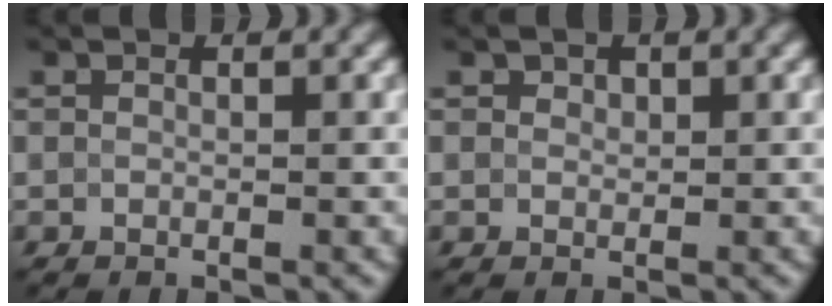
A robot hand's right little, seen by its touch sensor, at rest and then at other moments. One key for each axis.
{"total": 0.6, "fx": 0.5, "fy": 0.4, "fz": 0.2, "tx": -0.003, "ty": 0.000, "tz": 0.007}